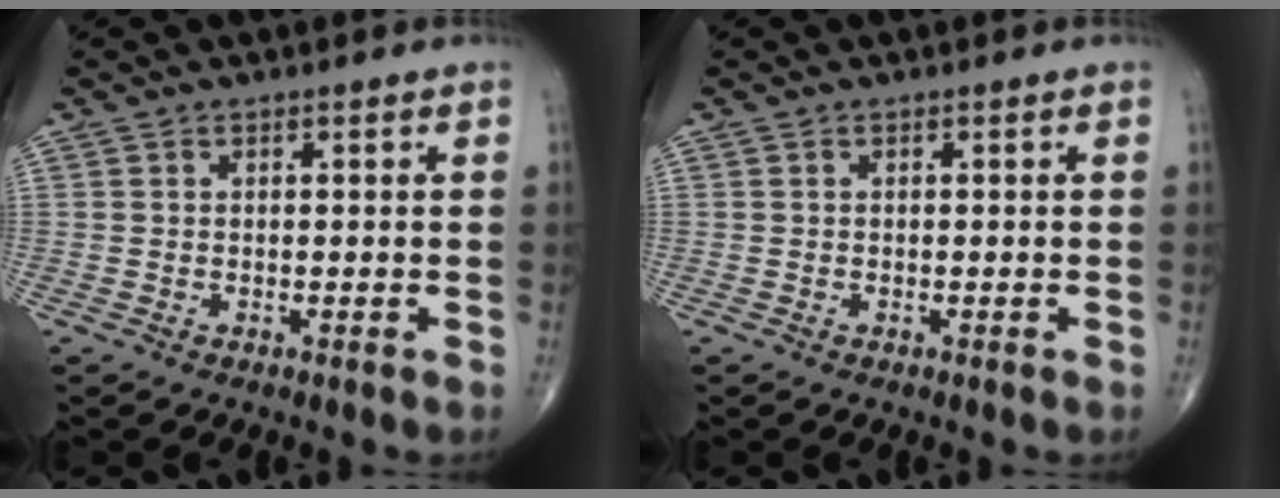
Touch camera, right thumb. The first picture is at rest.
{"total": 0.0}